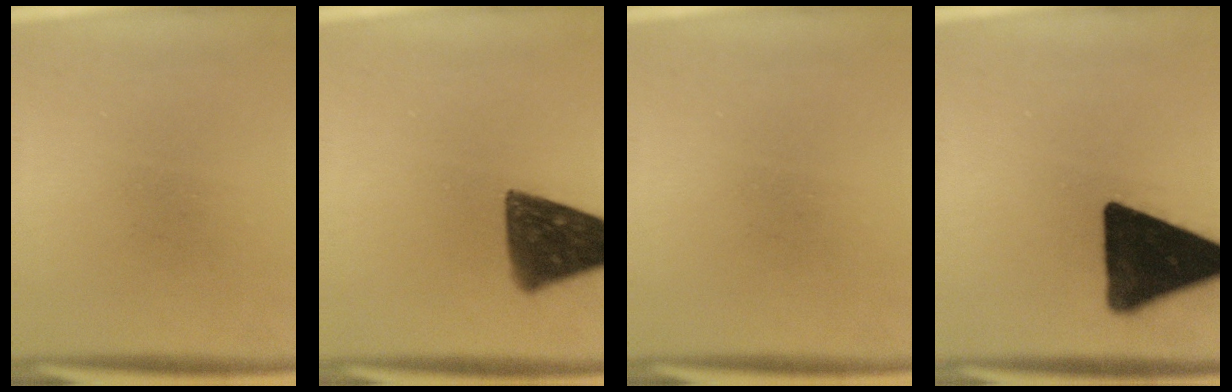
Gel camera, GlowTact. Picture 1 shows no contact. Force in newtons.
{"total": 12.2}
{"total": 0.0}
{"total": 18.4}